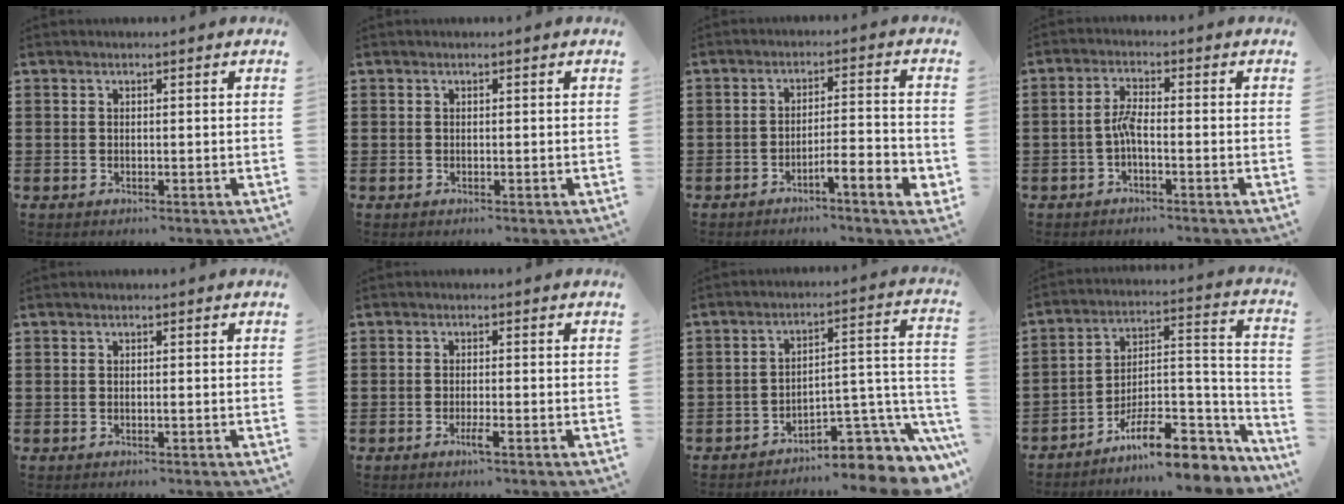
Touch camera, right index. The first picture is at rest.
{"total": 0.0}
{"total": 5.0, "force": [-3.3, 0.3, 3.8], "torque": [-0.061, -0.003, -0.060]}
{"total": 3.2, "force": [-1.2, 0.7, 2.9], "torque": [-0.062, 0.002, -0.026]}
{"total": 0.0}
{"total": 2.0, "force": [-1.1, 0.1, 1.6], "torque": [-0.033, -0.003, -0.023]}
{"total": 7.0, "force": [-4.9, 3.0, 4.1], "torque": [-0.056, -0.001, -0.091]}
{"total": 11.0, "force": [-8.3, 3.7, 6.2], "torque": [-0.090, 0.030, -0.148]}